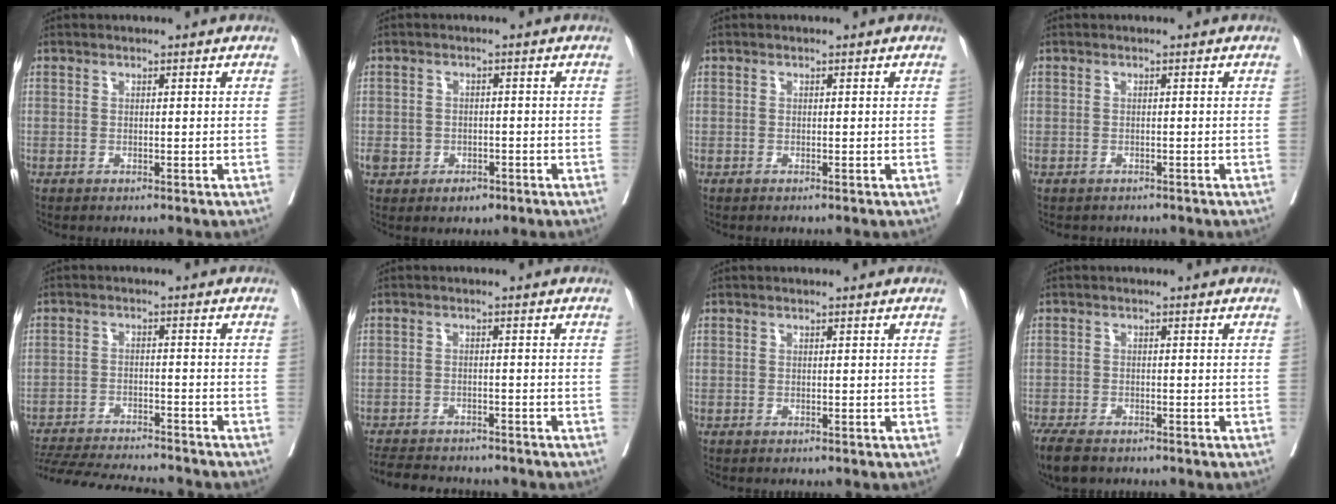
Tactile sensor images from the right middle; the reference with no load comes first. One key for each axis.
{"total": 4.1, "fx": -2.0, "fy": 3.2, "fz": 1.7, "tx": -0.019, "ty": 0.007, "tz": -0.021}
{"total": 0.0}
{"total": 2.2, "fx": -2.0, "fy": 1.0, "fz": 0.3, "tx": -0.009, "ty": -0.002, "tz": -0.028}
{"total": 17.4, "fx": -16.1, "fy": 1.8, "fz": 6.3, "tx": -0.132, "ty": -0.025, "tz": -0.234}
{"total": 10.2, "fx": -9.3, "fy": 2.7, "fz": 3.4, "tx": -0.067, "ty": -0.006, "tz": -0.127}
{"total": 0.0}
{"total": 6.3, "fx": -4.9, "fy": 2.4, "fz": 3.1, "tx": -0.056, "ty": -0.013, "tz": -0.079}